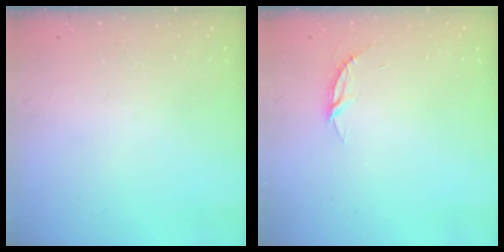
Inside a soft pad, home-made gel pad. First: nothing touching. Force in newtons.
{"total": 3.8, "press": 3.8, "slide": 0.2}